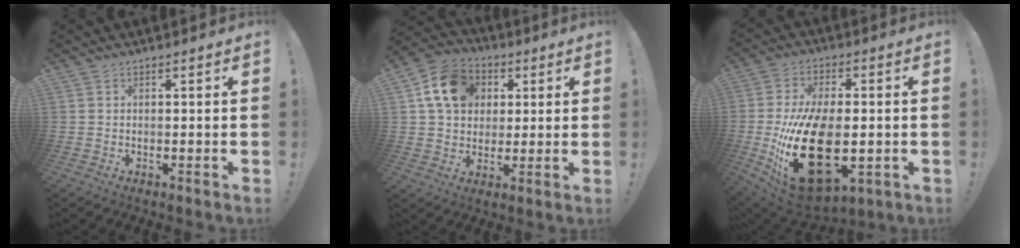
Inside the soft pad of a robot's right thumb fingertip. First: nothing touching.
{"total": 14.6, "force": [4.5, 11.7, 7.5], "torque": [-0.113, 0.004, 0.093]}
{"total": 26.2, "force": [-4.0, 14.4, 21.5], "torque": [-0.422, 0.001, -0.049]}